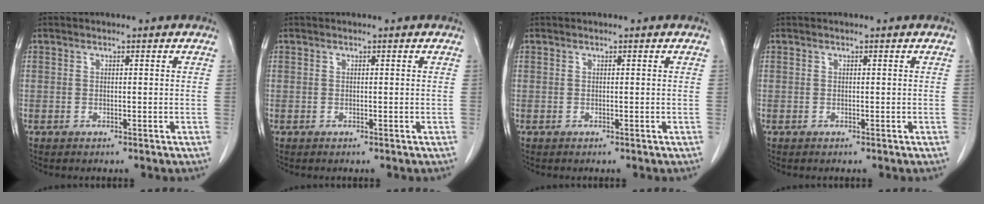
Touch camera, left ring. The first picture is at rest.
{"total": 0.0}
{"total": 0.0}
{"total": 0.0}